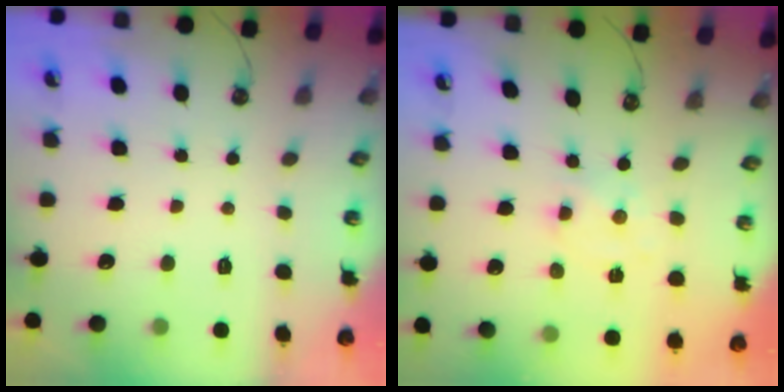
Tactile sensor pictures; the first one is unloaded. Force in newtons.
{"total": 1.0, "press": 1.0, "slide": 0.2}